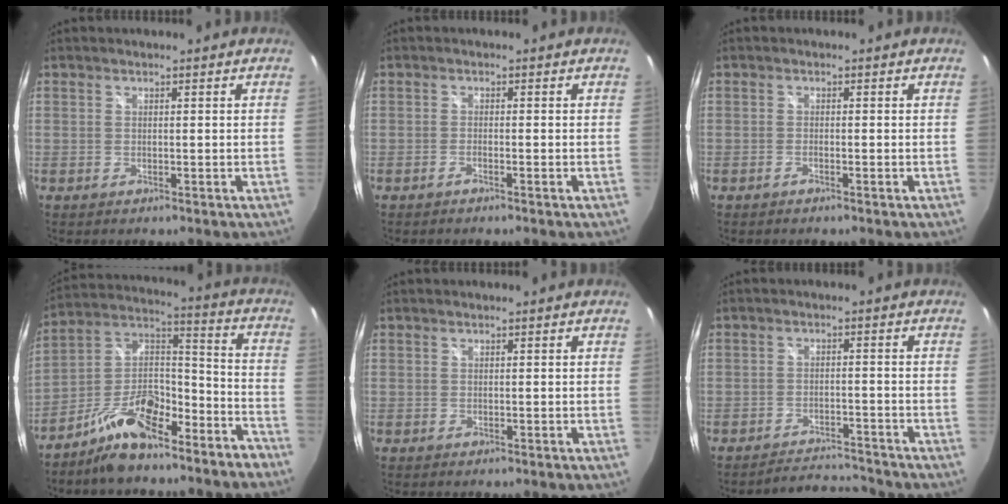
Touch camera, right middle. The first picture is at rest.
{"total": 1.0, "force": [-0.8, -0.2, 0.6], "torque": [-0.010, -0.001, -0.018]}
{"total": 0.8, "force": [-0.6, -0.2, 0.4], "torque": [-0.005, -0.001, -0.014]}
{"total": 16.5, "force": [-11.9, 6.2, 9.5], "torque": [-0.177, 0.043, -0.189]}
{"total": 0.0}
{"total": 6.2, "force": [-6.2, 0.3, 0.2], "torque": [-0.024, 0.008, -0.097]}